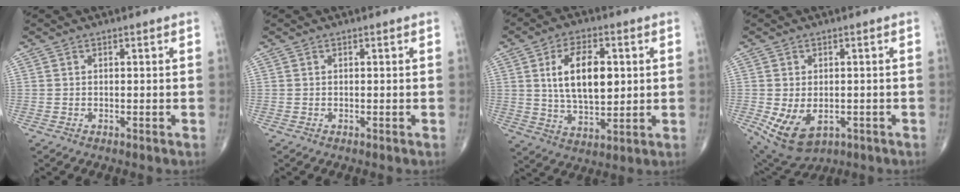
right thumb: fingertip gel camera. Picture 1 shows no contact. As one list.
[{"total": 0.0}, {"total": 12.9, "force": [2.4, 6.9, 10.6], "torque": [-0.164, -0.009, 0.047]}, {"total": 9.0, "force": [-2.4, 5.7, 6.5], "torque": [-0.110, -0.005, -0.023]}]